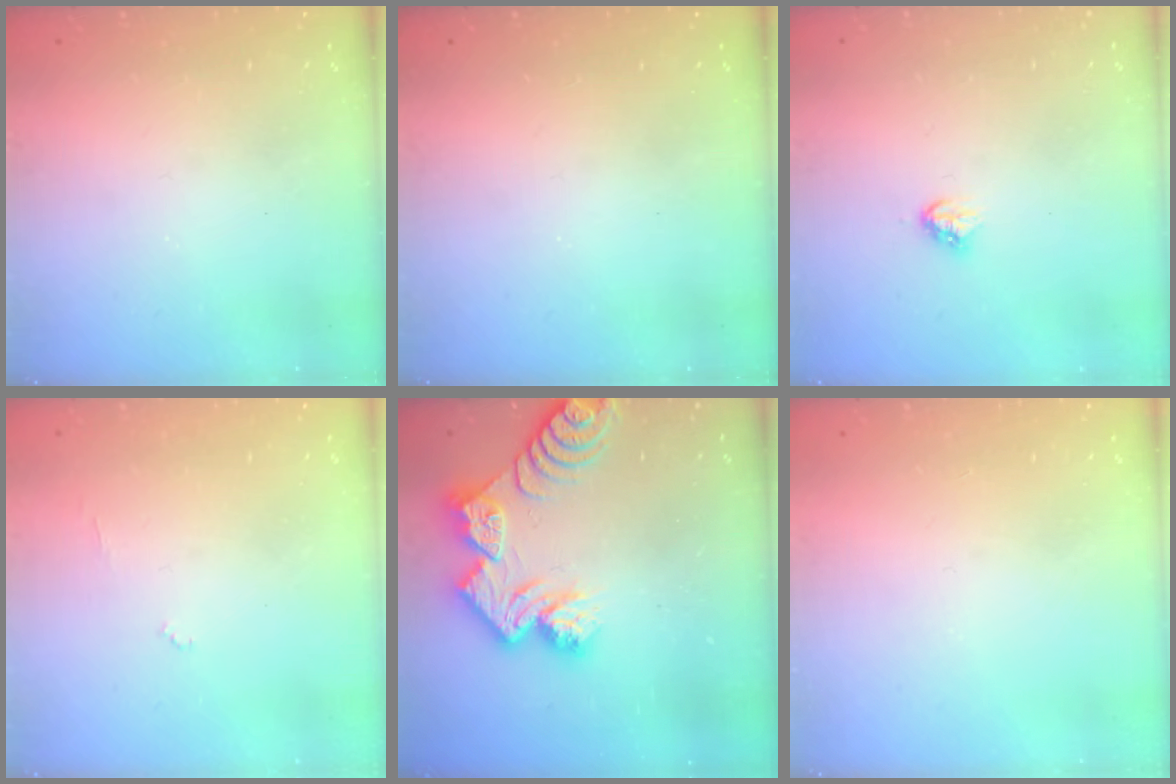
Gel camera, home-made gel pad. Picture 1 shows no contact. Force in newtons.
{"total": 0.0}
{"total": 3.7, "press": 3.6, "slide": 0.5}
{"total": 3.9, "press": 3.9, "slide": 0.3}
{"total": 12.5, "press": 12.5, "slide": 1.1}
{"total": 0.0}